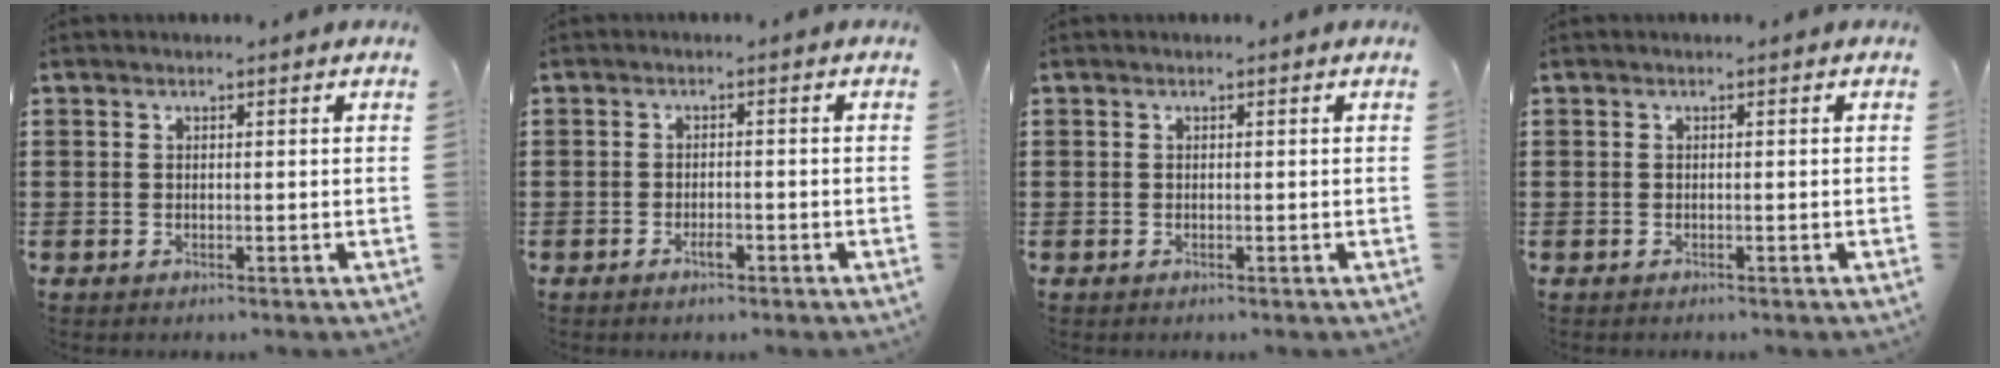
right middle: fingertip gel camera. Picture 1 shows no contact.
{"total": 1.8, "force": [-1.1, 0.5, 1.3], "torque": [-0.028, -0.003, -0.020]}
{"total": 0.0}
{"total": 0.0}